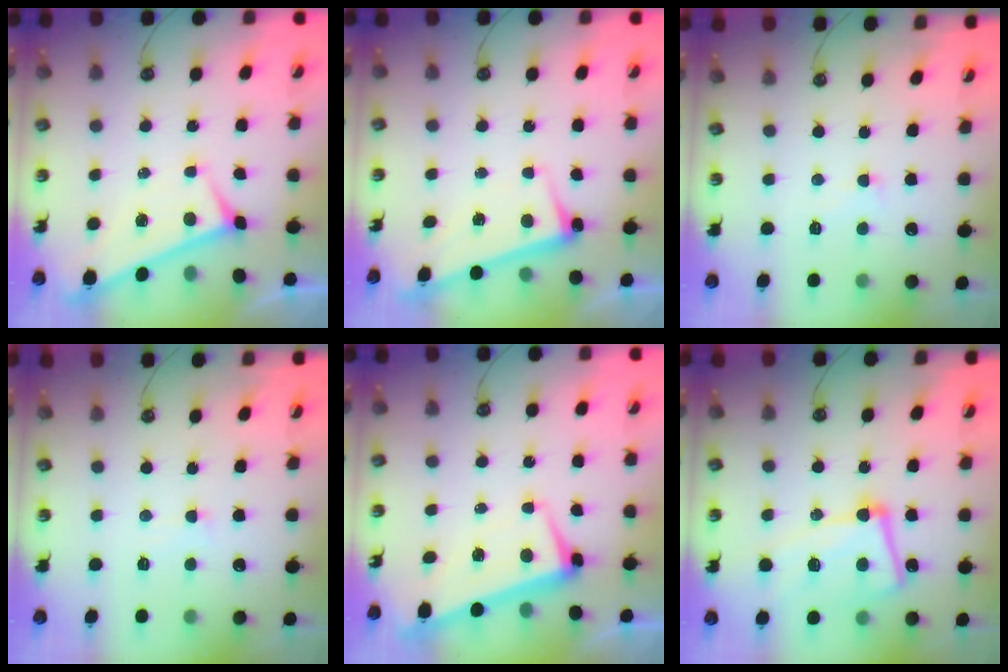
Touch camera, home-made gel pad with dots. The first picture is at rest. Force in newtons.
{"total": 2.7, "press": 2.5, "slide": 1.0}
{"total": 0.9, "press": 0.3, "slide": 0.9}
{"total": 0.8, "press": 0.6, "slide": 0.5}
{"total": 2.5, "press": 2.5, "slide": 0.4}
{"total": 16.7, "press": 16.6, "slide": 2.3}